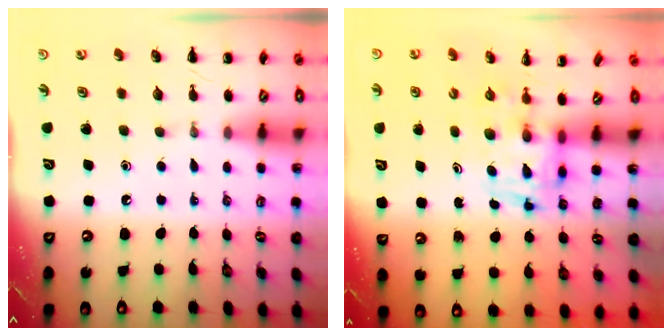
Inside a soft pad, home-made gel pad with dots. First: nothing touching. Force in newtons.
{"total": 3.6, "press": 3.6, "slide": 0.5}